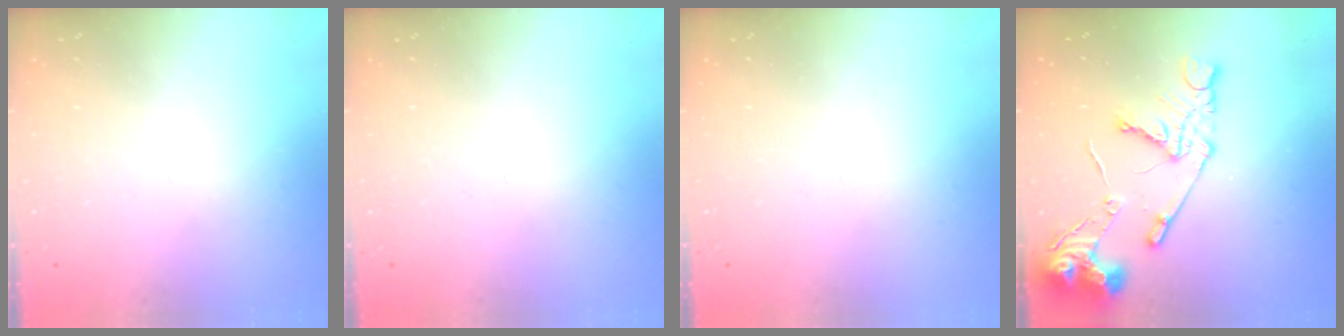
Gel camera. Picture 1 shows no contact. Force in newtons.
{"total": 0.0}
{"total": 0.0}
{"total": 17.4, "press": 17.3, "slide": 1.7}